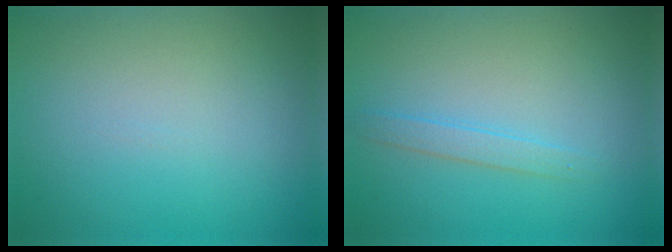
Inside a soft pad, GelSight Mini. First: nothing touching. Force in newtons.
{"total": 1.3, "press": 1.3, "slide": 0.1}